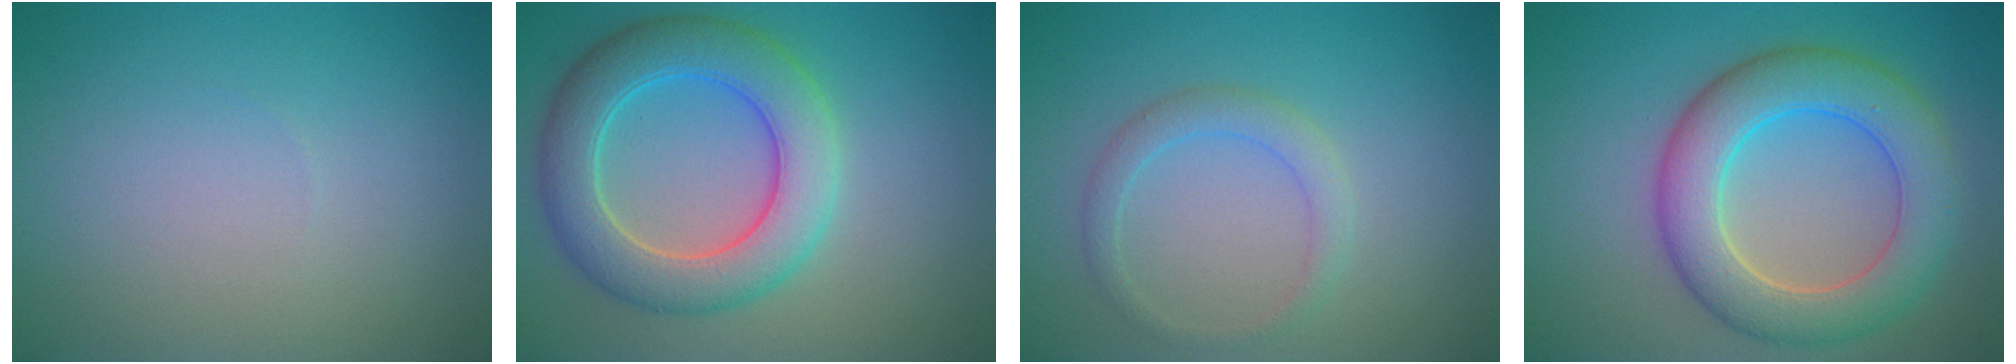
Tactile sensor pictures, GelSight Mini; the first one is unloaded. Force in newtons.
{"total": 7.1, "press": 7.1, "slide": 0.3}
{"total": 2.0, "press": 2.0, "slide": 0.3}
{"total": 7.4, "press": 7.3, "slide": 0.5}